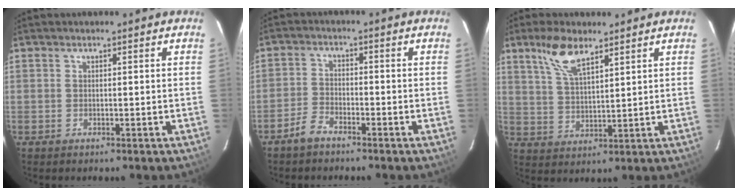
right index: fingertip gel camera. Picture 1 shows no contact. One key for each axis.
{"total": 3.7, "fx": -3.1, "fy": 1.4, "fz": 1.4, "tx": -0.045, "ty": 0.008, "tz": -0.061}
{"total": 7.7, "fx": 5.2, "fy": 2.6, "fz": 5.1, "tx": -0.100, "ty": 0.009, "tz": 0.108}